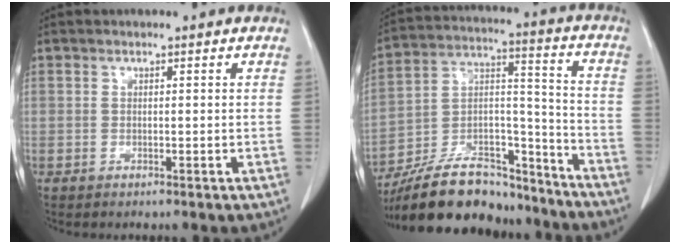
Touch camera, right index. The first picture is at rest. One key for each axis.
{"total": 23.1, "fx": -19.8, "fy": 7.6, "fz": 9.3, "tx": -0.185, "ty": 0.021, "tz": -0.326}